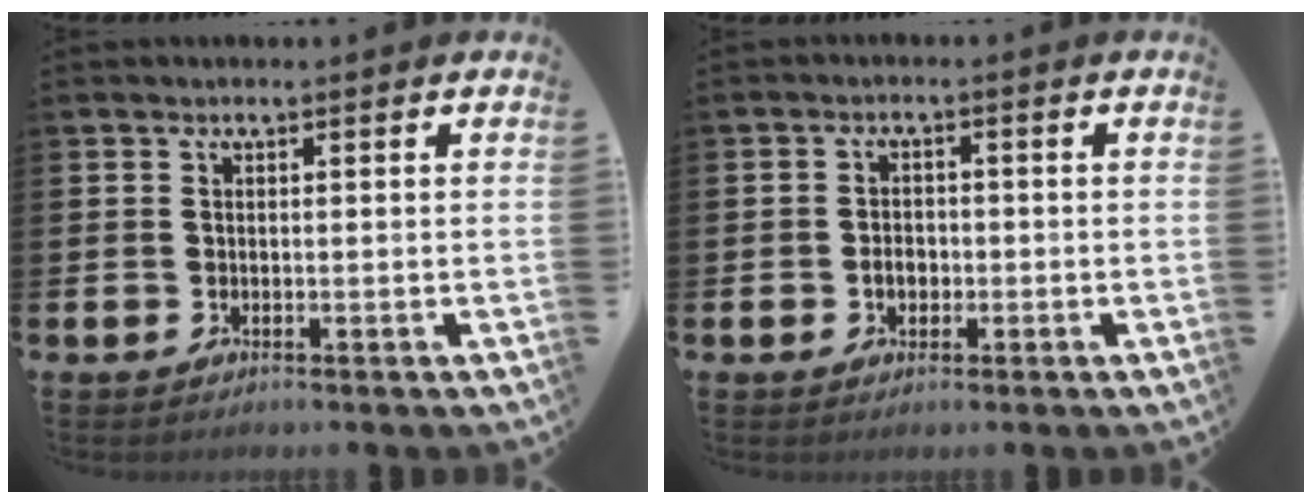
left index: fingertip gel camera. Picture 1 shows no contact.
{"total": 2.3, "force": [-0.7, 1.8, 1.4], "torque": [-0.018, 0.003, -0.017]}